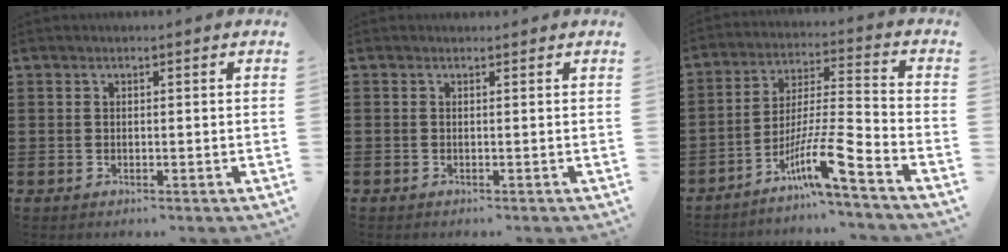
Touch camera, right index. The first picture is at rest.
{"total": 0.0}
{"total": 10.8, "force": [-7.1, 0.7, 8.1], "torque": [-0.158, -0.004, -0.137]}